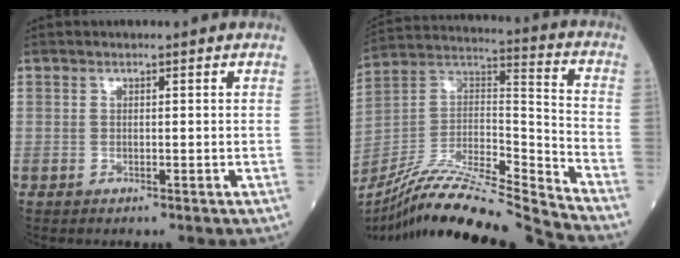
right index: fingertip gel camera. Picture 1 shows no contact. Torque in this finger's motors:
{"motor_torque": [-0.34, -0.71, 0.25, 0.07]}